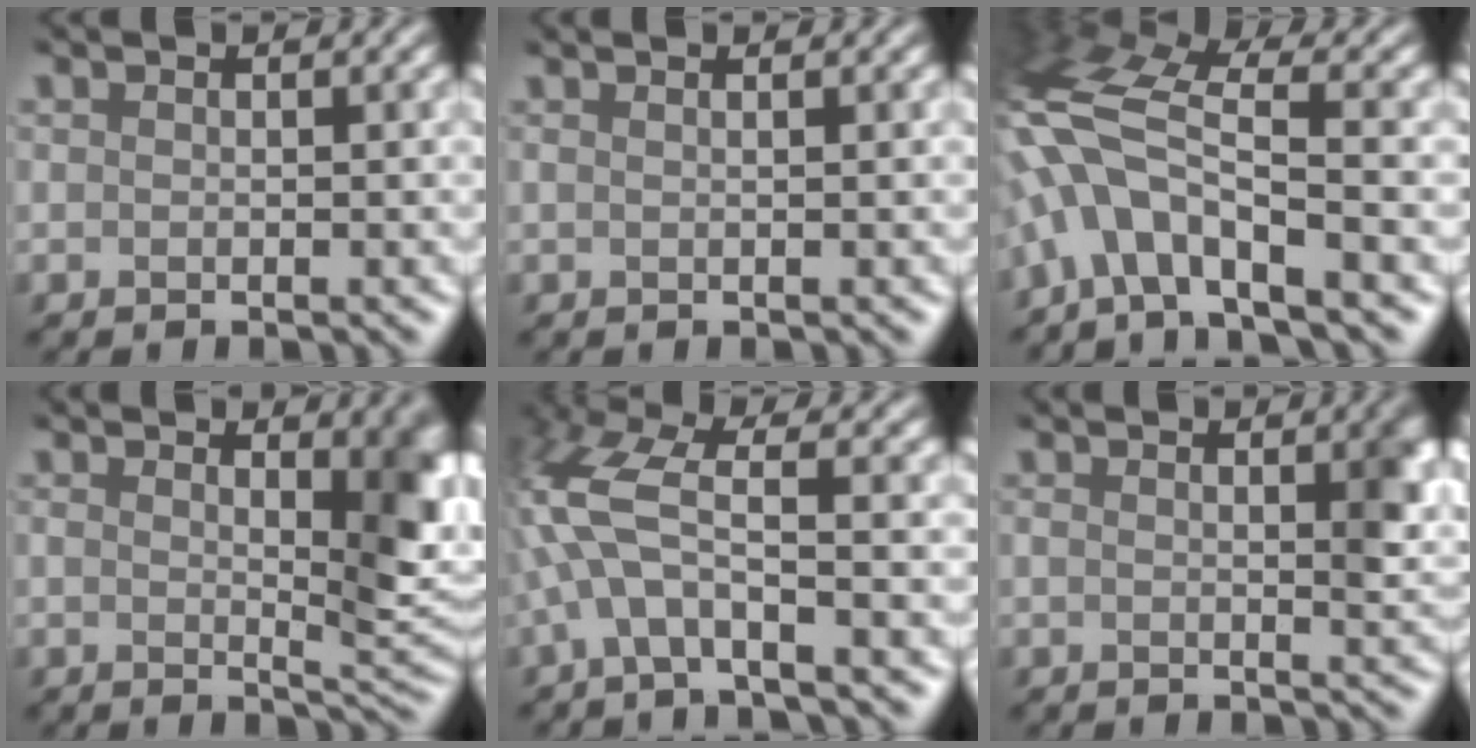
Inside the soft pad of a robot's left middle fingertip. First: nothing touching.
{"total": 1.6, "force": [0.9, 0.8, 1.1], "torque": [0.000, 0.018, -0.006]}
{"total": 7.9, "force": [-3.8, 2.6, 6.5], "torque": [-0.146, 0.023, -0.066]}
{"total": 8.3, "force": [2.0, 2.6, 7.6], "torque": [-0.056, 0.020, 0.028]}
{"total": 5.2, "force": [-1.7, 1.5, 4.7], "torque": [-0.141, 0.016, -0.030]}
{"total": 3.0, "force": [0.7, 0.4, 2.9], "torque": [-0.030, 0.013, 0.014]}